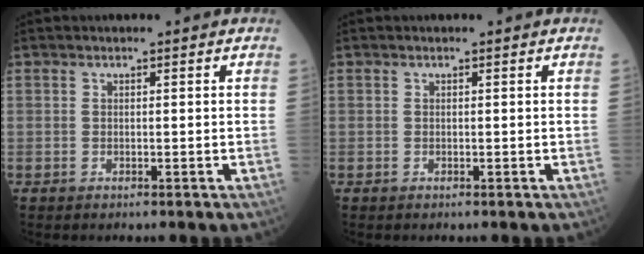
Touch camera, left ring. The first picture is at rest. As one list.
[{"total": 0.0}]